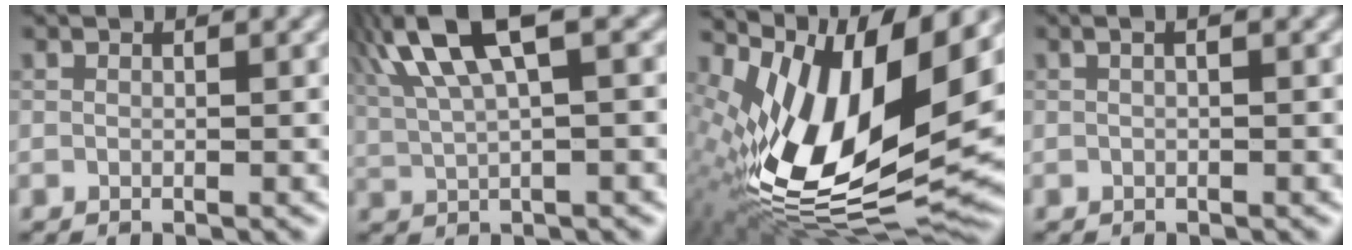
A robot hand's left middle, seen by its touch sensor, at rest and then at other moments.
{"total": 8.1, "force": [3.7, 2.4, 6.8], "torque": [-0.148, 0.022, 0.073]}
{"total": 16.3, "force": [2.4, 7.8, 14.2], "torque": [-0.273, -0.002, 0.040]}
{"total": 1.3, "force": [0.5, 0.4, 1.2], "torque": [-0.015, -0.006, 0.003]}